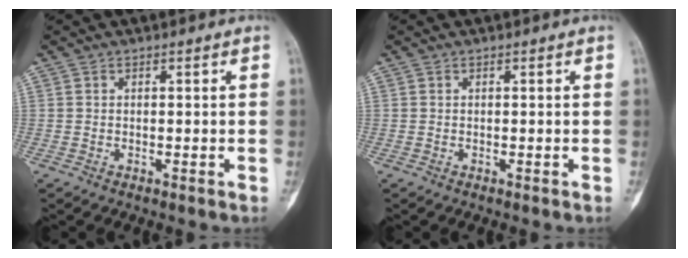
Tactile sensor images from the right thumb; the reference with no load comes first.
{"total": 0.0}